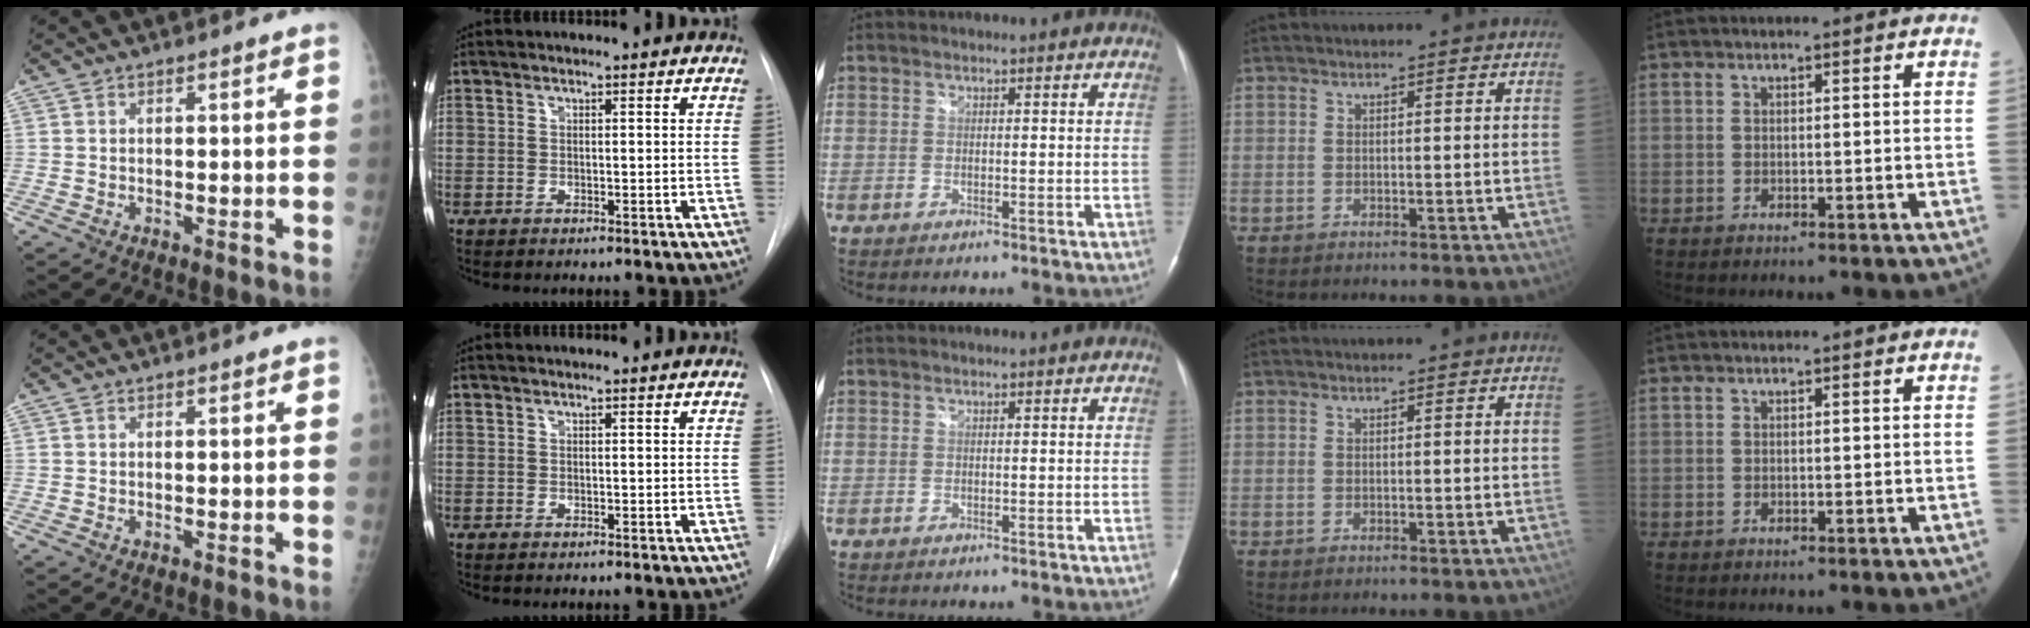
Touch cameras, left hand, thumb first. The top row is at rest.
{}